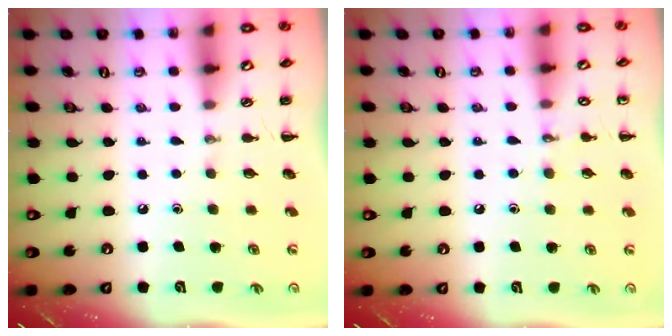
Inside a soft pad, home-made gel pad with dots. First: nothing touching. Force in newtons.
{"total": 5.5, "press": 5.3, "slide": 1.5}